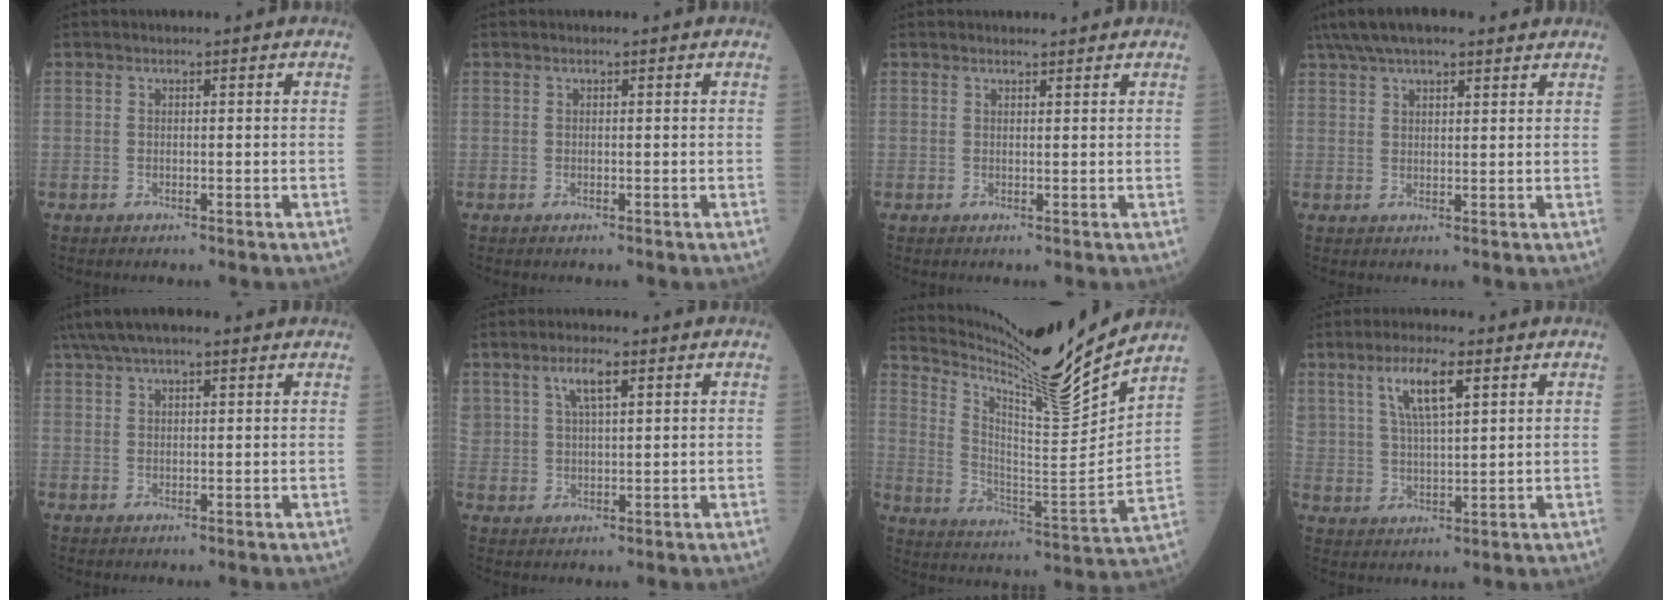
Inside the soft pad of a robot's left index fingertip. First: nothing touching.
{"total": 0.0}
{"total": 1.4, "force": [1.4, 0.2, 0.0], "torque": [-0.001, 0.005, 0.022]}
{"total": 11.3, "force": [8.9, 2.8, 6.3], "torque": [-0.108, 0.058, 0.144]}
{"total": 9.5, "force": [7.3, 2.2, 5.5], "torque": [-0.094, 0.055, 0.121]}
{"total": 5.1, "force": [2.8, 1.7, 3.8], "torque": [-0.080, 0.010, 0.056]}
{"total": 17.1, "force": [15.7, -2.3, 6.3], "torque": [-0.127, -0.058, 0.258]}
{"total": 7.3, "force": [3.8, 1.8, 6.0], "torque": [-0.122, 0.011, 0.076]}